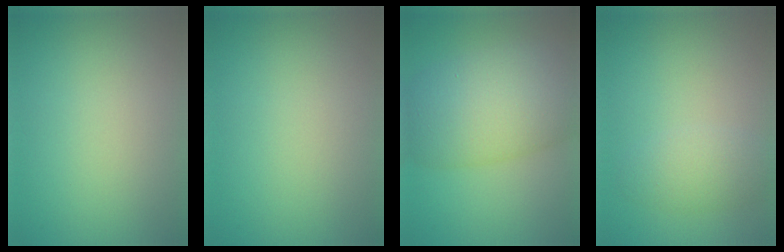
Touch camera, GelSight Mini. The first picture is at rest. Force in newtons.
{"total": 0.0}
{"total": 8.7, "press": 8.7, "slide": 0.5}
{"total": 2.4, "press": 2.4, "slide": 0.1}